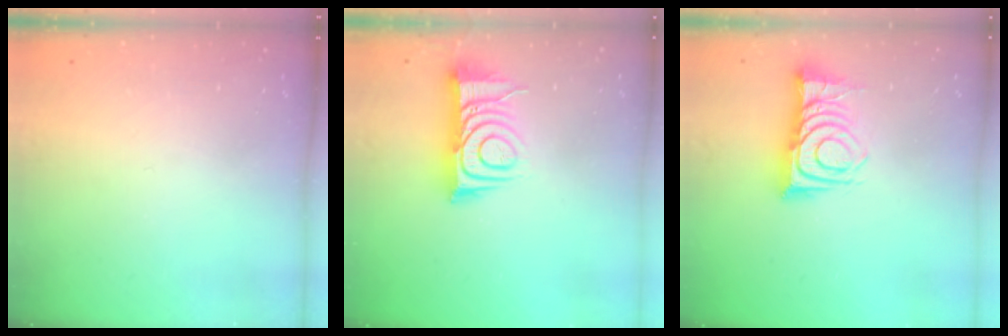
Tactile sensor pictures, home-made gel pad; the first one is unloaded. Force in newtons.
{"total": 11.5, "press": 11.4, "slide": 1.1}
{"total": 11.5, "press": 11.5, "slide": 0.6}